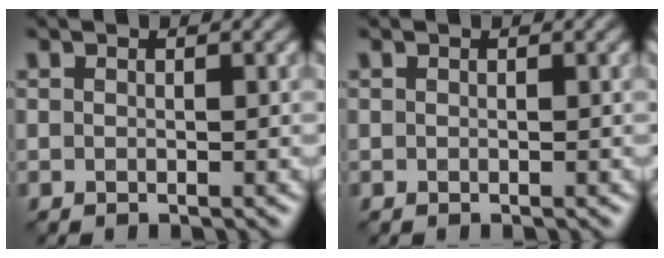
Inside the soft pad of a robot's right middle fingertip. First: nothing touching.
{"total": 0.0}